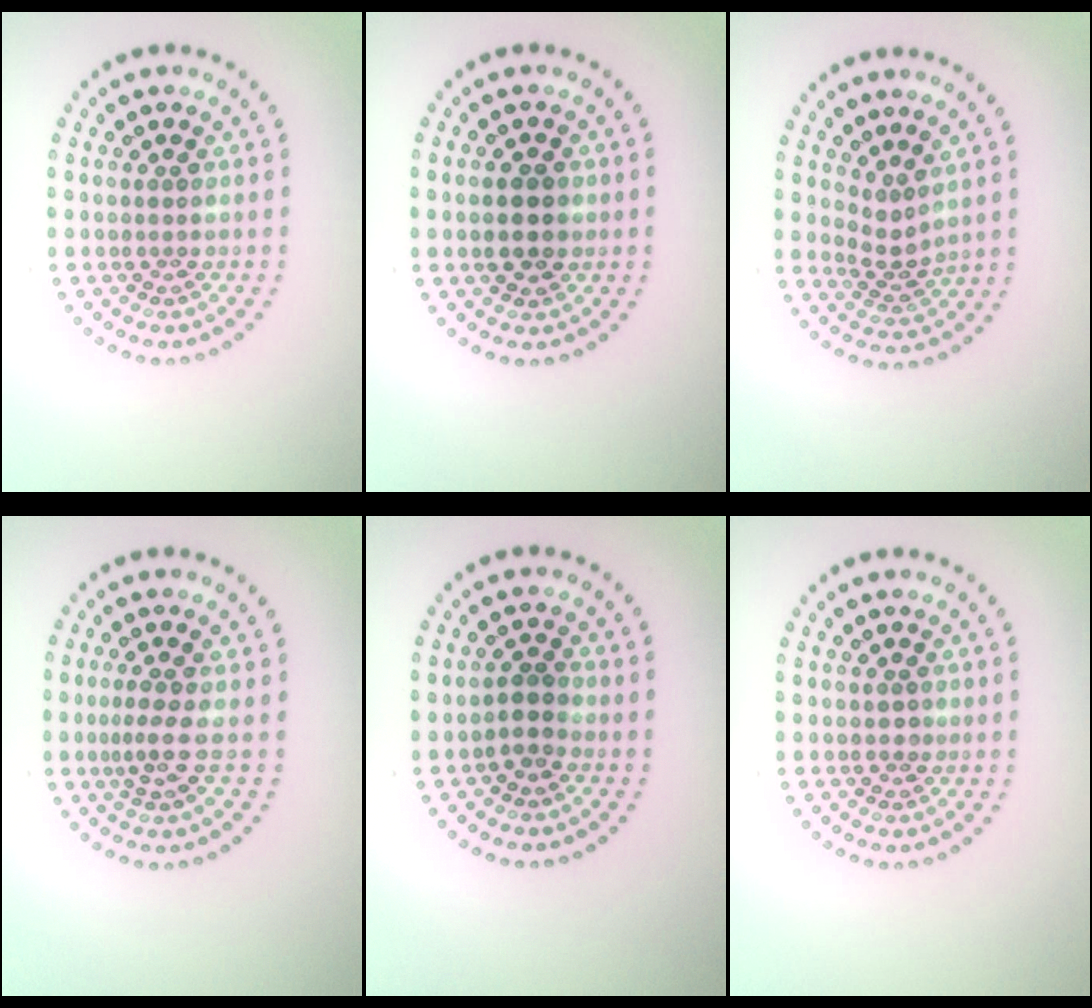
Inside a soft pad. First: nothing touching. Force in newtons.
{"total": 3.2, "press": 3.2, "slide": 0.1}
{"total": 2.2, "press": 1.5, "slide": 1.6}
{"total": 2.2, "press": 1.5, "slide": 1.6}
{"total": 1.8, "press": 1.5, "slide": 1.0}
{"total": 0.6, "press": 0.4, "slide": 0.4}